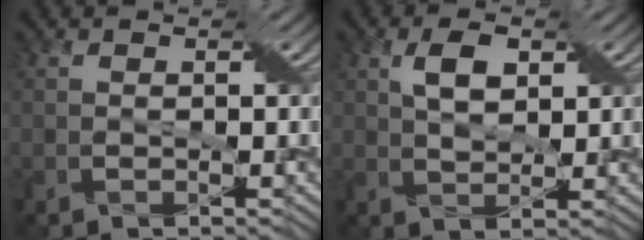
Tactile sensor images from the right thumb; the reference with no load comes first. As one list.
[{"total": 3.7, "force": [1.8, 1.7, 2.7], "torque": [-0.055, 0.006, 0.031]}]